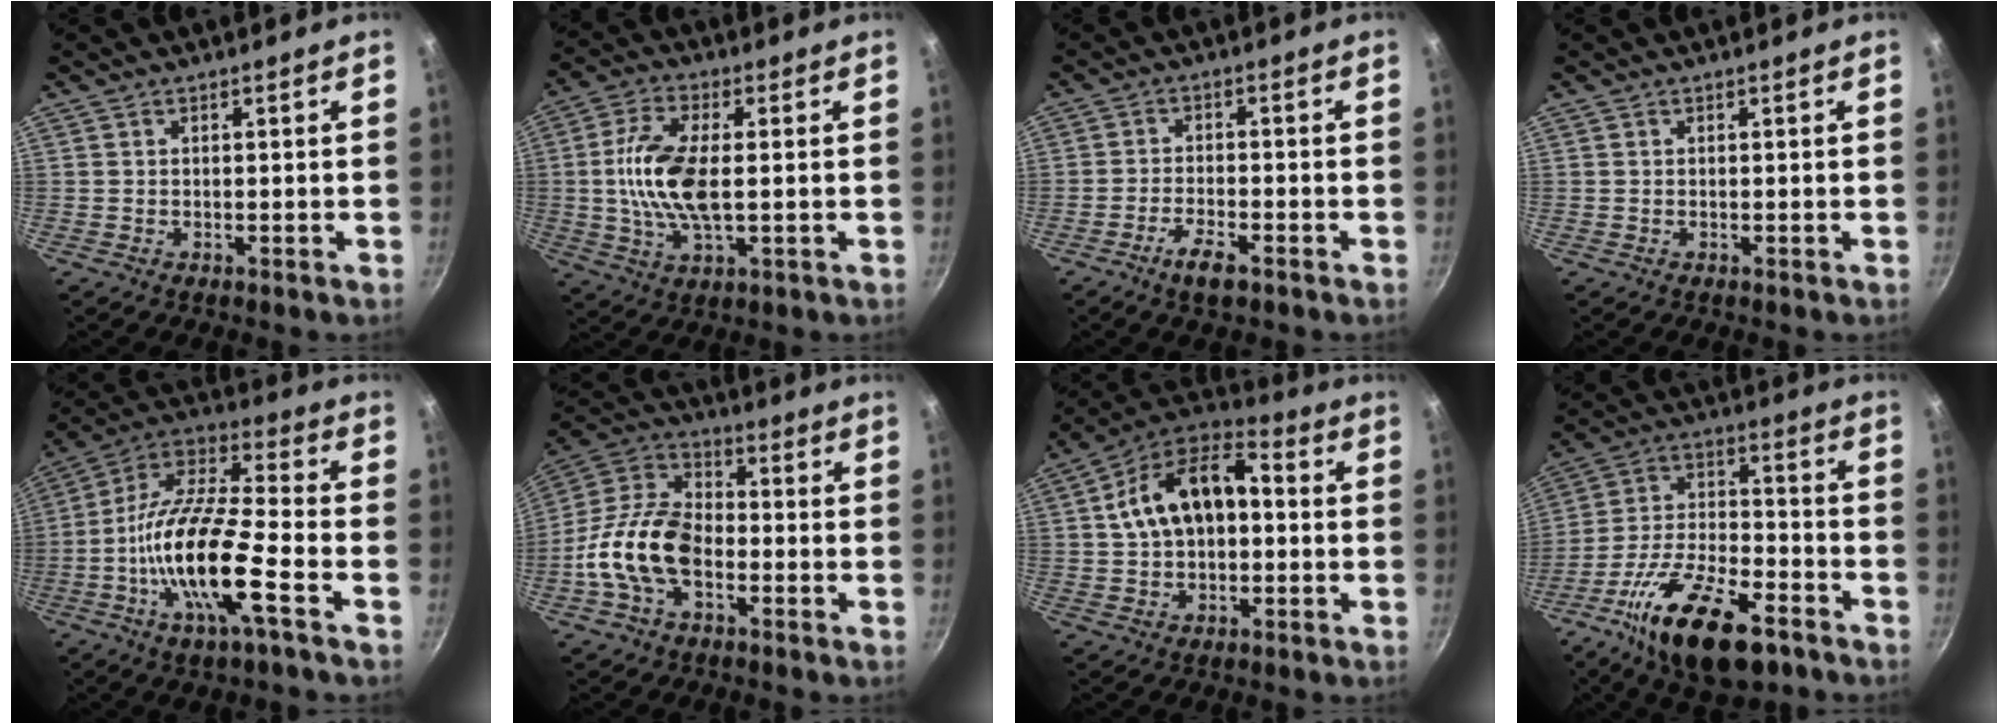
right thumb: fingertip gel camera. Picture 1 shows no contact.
{"total": 11.9, "force": [0.2, 5.3, 10.7], "torque": [-0.214, 0.008, -0.001]}
{"total": 4.9, "force": [-3.1, 1.5, 3.5], "torque": [-0.066, 0.017, -0.059]}
{"total": 0.0}
{"total": 19.0, "force": [-6.5, 5.0, 17.1], "torque": [-0.321, 0.036, -0.141]}
{"total": 15.4, "force": [-4.2, 9.4, 11.4], "torque": [-0.191, 0.044, -0.100]}
{"total": 16.5, "force": [1.2, 10.4, 12.7], "torque": [-0.204, 0.044, 0.006]}
{"total": 20.9, "force": [-12.0, 8.9, 14.7], "torque": [-0.243, 0.051, -0.210]}